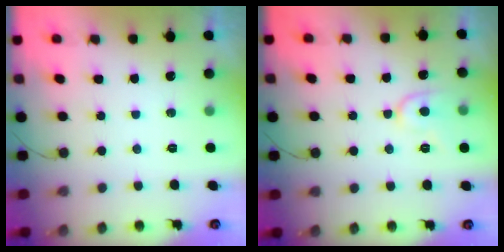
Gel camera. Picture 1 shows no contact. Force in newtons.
{"total": 7.8, "press": 7.7, "slide": 0.8}